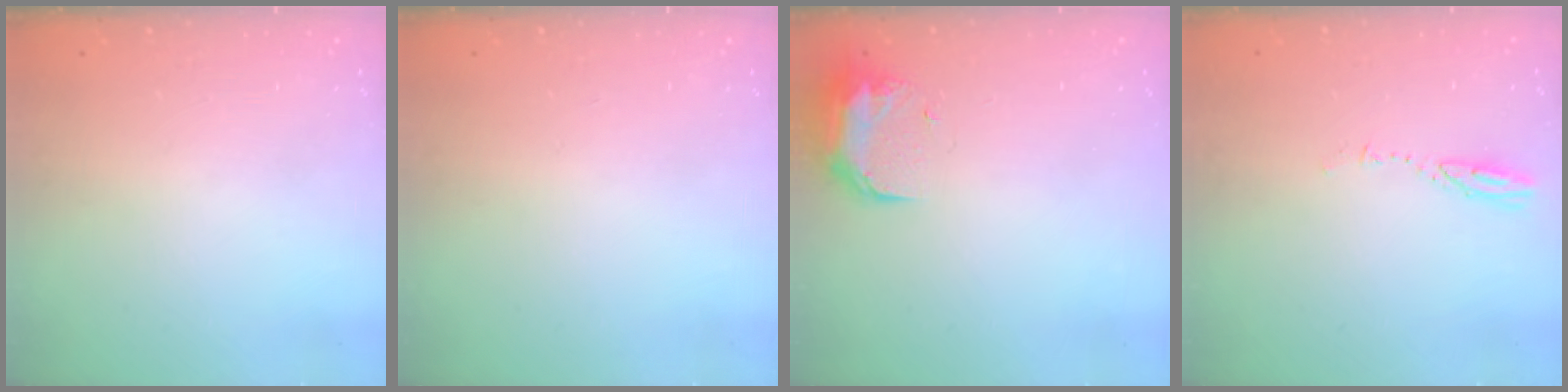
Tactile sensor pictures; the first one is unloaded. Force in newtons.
{"total": 0.0}
{"total": 8.8, "press": 8.7, "slide": 1.5}
{"total": 3.3, "press": 3.3, "slide": 0.3}